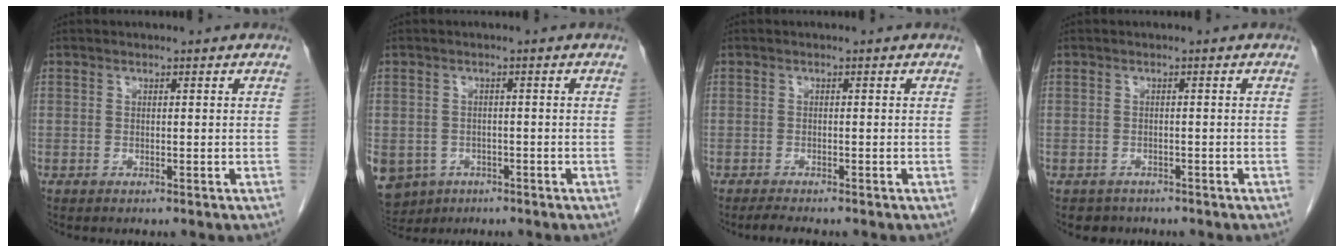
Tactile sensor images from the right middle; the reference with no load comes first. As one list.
[{"total": 9.7, "force": [-5.2, 7.7, 2.7], "torque": [-0.086, -0.005, -0.070]}, {"total": 2.0, "force": [-1.7, 0.1, 1.0], "torque": [-0.024, -0.006, -0.029]}, {"total": 2.3, "force": [-1.8, 1.4, -0.2], "torque": [-0.007, 0.003, -0.027]}]